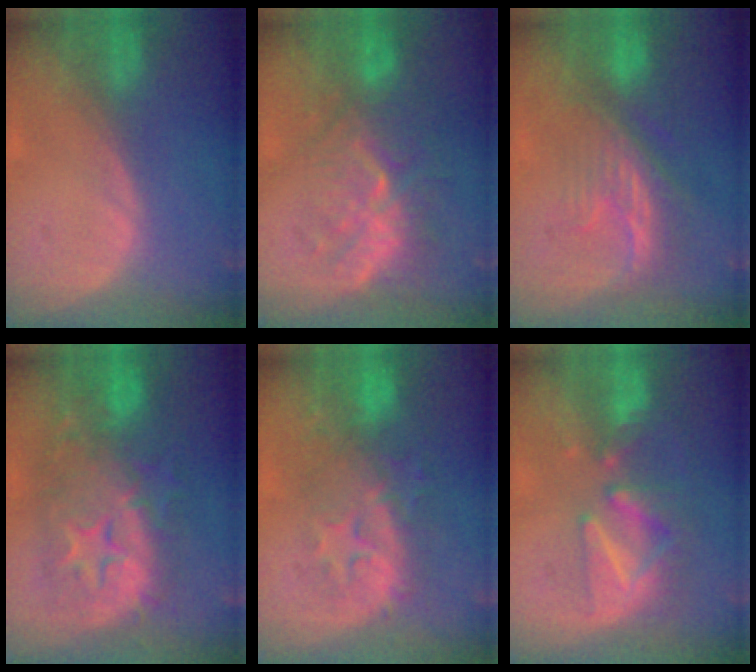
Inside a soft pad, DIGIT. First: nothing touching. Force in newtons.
{"total": 9.1, "press": 8.8, "slide": 2.3}
{"total": 8.3, "press": 7.5, "slide": 3.7}
{"total": 12.0, "press": 11.9, "slide": 1.2}
{"total": 9.2, "press": 8.8, "slide": 2.5}
{"total": 8.5, "press": 8.0, "slide": 3.1}